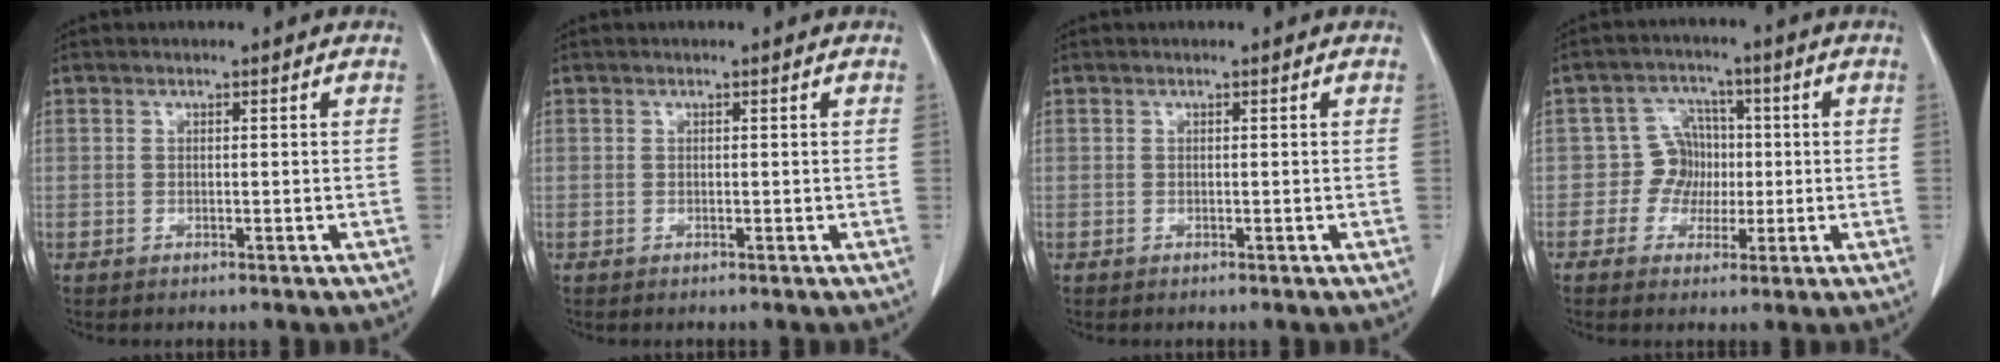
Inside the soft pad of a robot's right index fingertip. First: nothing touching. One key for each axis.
{"total": 0.0}
{"total": 0.0}
{"total": 5.4, "fx": -0.5, "fy": 5.1, "fz": 1.7, "tx": -0.026, "ty": 0.020, "tz": -0.009}